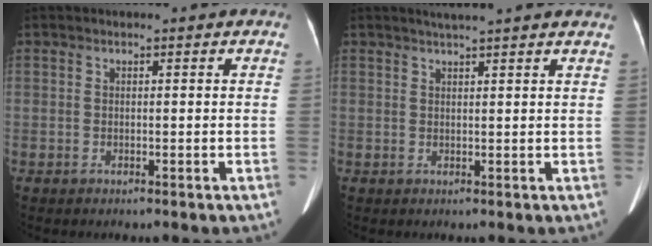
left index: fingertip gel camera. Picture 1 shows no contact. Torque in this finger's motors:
{"motor_torque": [0.03, -0.16, -0.01, 0.02]}